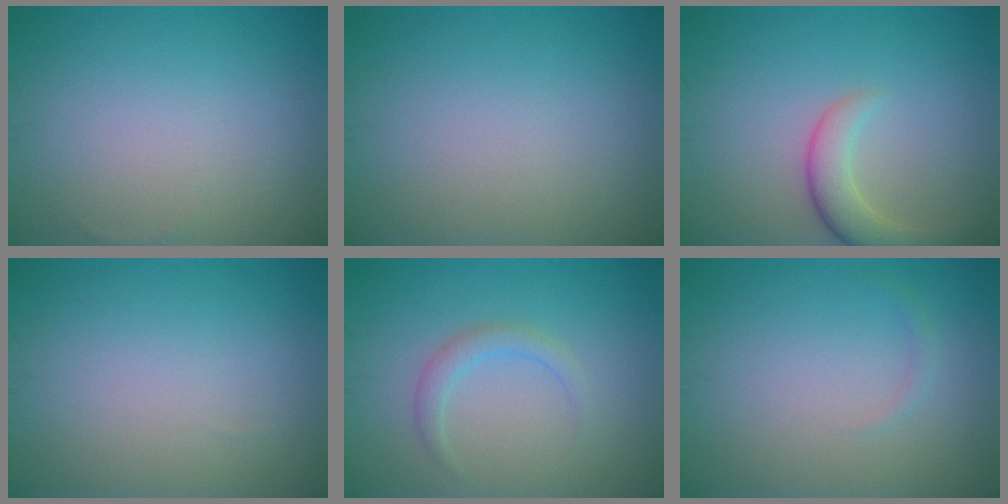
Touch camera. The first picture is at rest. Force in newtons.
{"total": 0.0}
{"total": 3.6, "press": 3.6, "slide": 0.4}
{"total": 0.0}
{"total": 1.7, "press": 1.7, "slide": 0.1}
{"total": 0.6, "press": 0.6, "slide": 0.0}